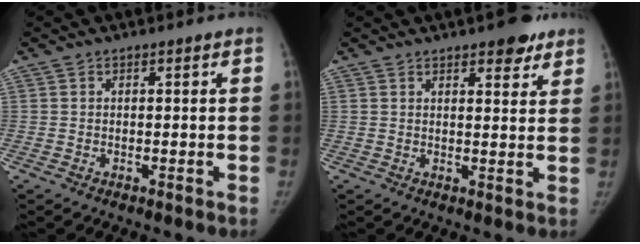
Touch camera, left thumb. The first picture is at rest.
{"total": 5.8, "force": [3.9, 2.2, 3.6], "torque": [-0.023, -0.018, 0.047]}